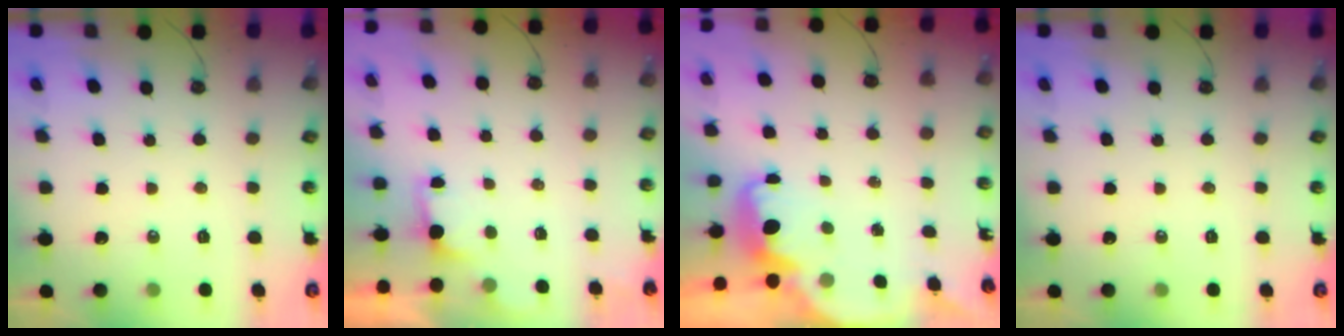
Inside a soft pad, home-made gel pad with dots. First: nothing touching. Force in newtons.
{"total": 1.0, "press": 0.6, "slide": 0.8}
{"total": 2.5, "press": 2.4, "slide": 0.6}
{"total": 0.0}